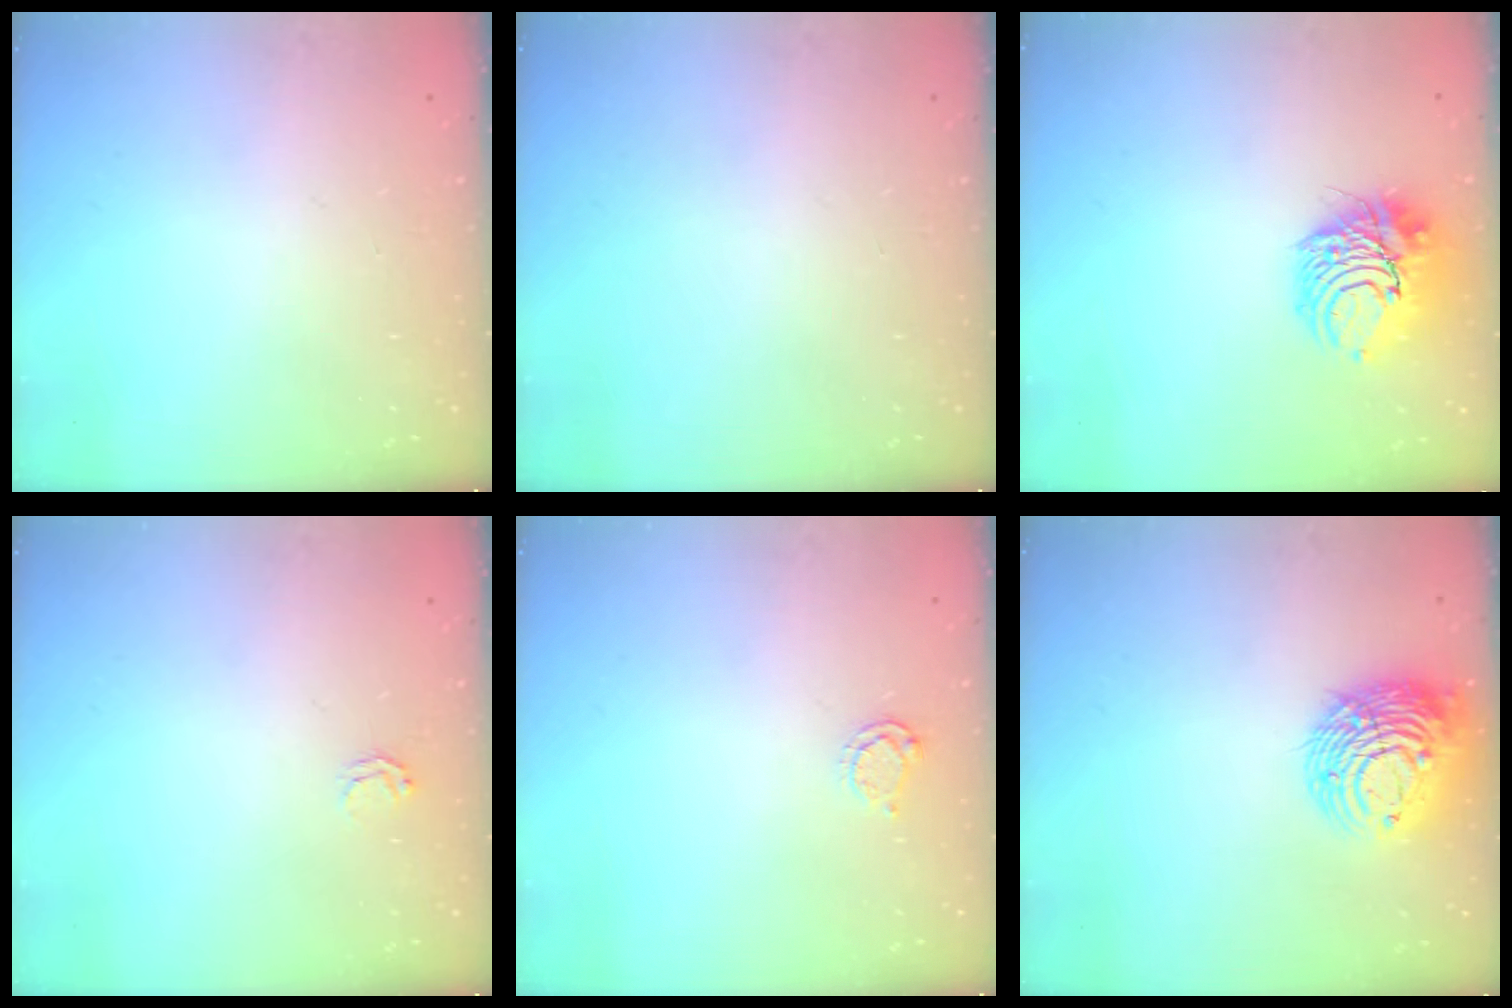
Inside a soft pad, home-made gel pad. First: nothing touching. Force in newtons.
{"total": 0.0}
{"total": 10.3, "press": 10.1, "slide": 1.6}
{"total": 2.5, "press": 2.5, "slide": 0.2}
{"total": 3.7, "press": 3.7, "slide": 0.5}
{"total": 13.4, "press": 13.3, "slide": 1.7}